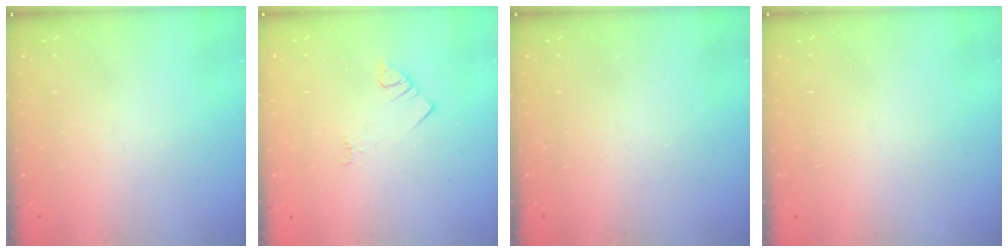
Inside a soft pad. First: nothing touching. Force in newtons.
{"total": 2.3, "press": 2.3, "slide": 0.4}
{"total": 2.2, "press": 2.1, "slide": 0.4}
{"total": 1.9, "press": 1.9, "slide": 0.1}